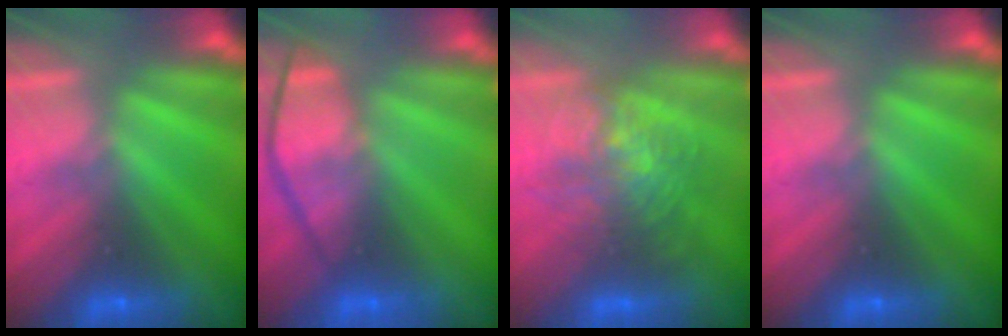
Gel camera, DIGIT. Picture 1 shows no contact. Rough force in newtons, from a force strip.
{"total": 4.4}
{"total": 3.7}
{"total": 0.0}